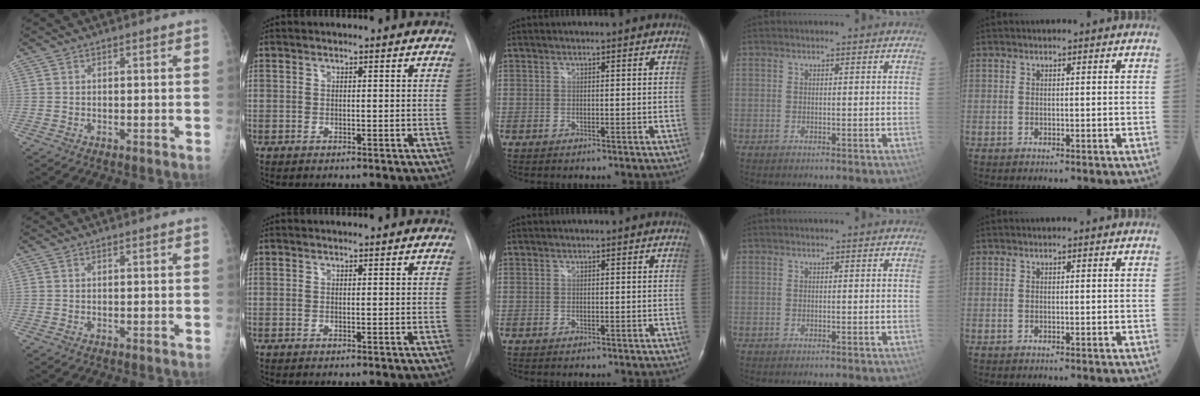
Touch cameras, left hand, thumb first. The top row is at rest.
{}